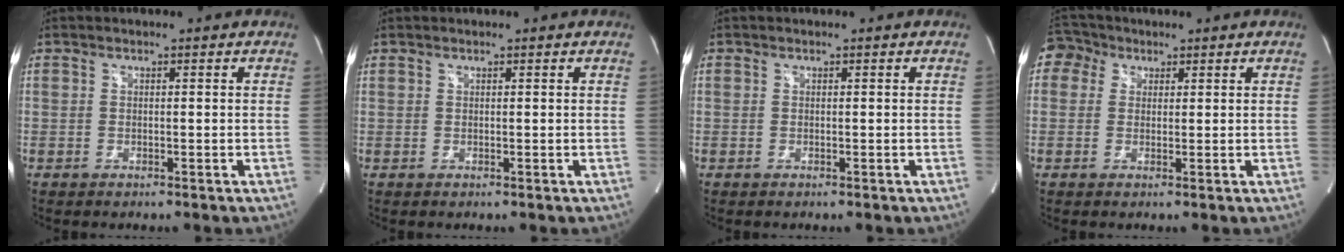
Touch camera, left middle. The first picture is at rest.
{"total": 0.0}
{"total": 0.0}
{"total": 4.1, "force": [1.9, 3.5, 0.7], "torque": [-0.018, 0.018, 0.035]}